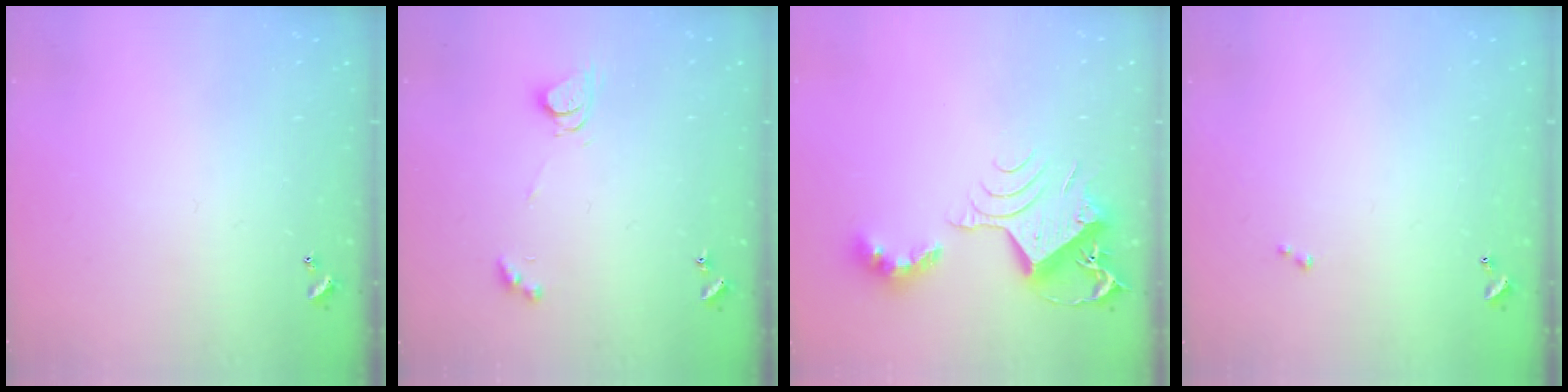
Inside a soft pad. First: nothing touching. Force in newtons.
{"total": 4.0, "press": 4.0, "slide": 0.2}
{"total": 11.6, "press": 11.6, "slide": 1.2}
{"total": 0.0}